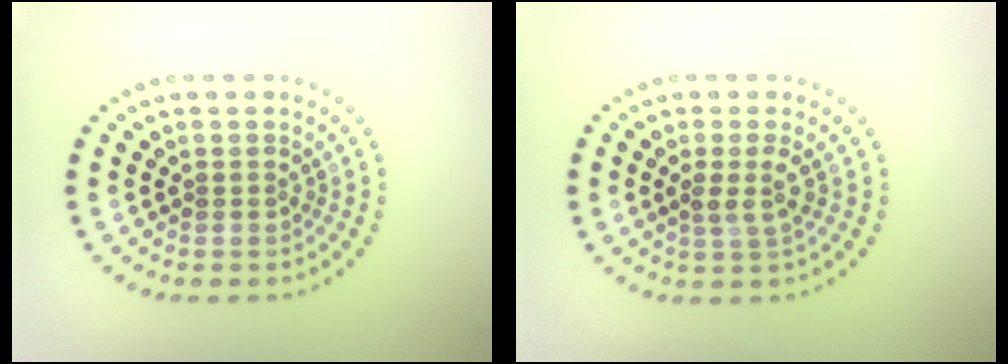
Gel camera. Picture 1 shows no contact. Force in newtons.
{"total": 1.9, "press": 1.5, "slide": 1.1}